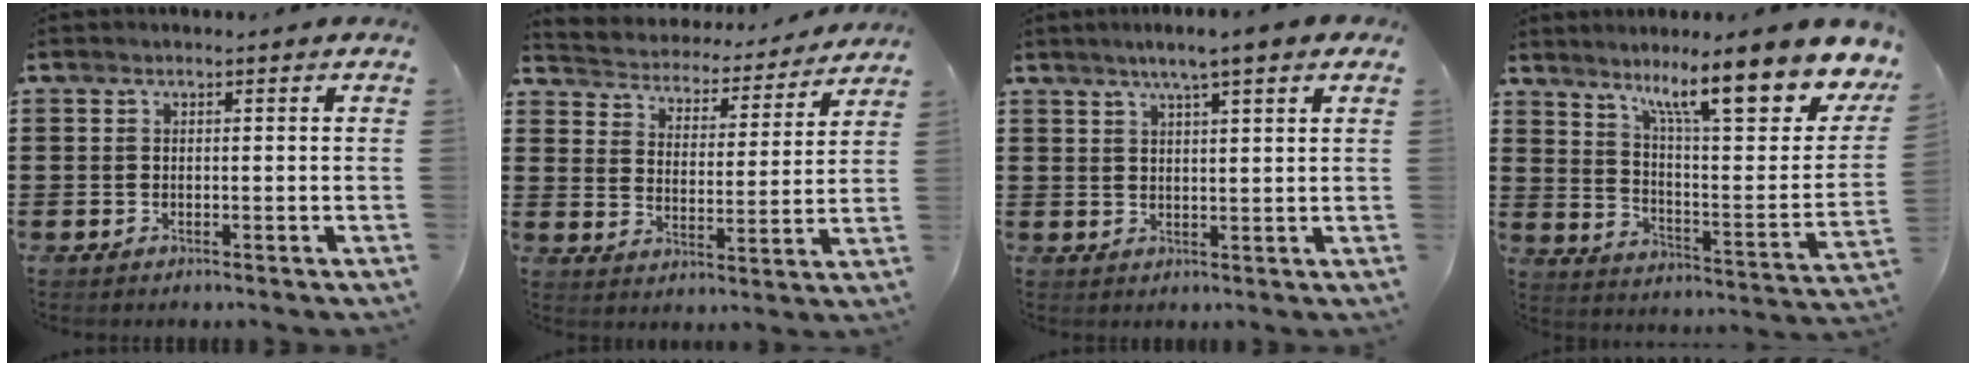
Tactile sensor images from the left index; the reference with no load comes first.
{"total": 3.6, "force": [3.6, 0.3, -0.2], "torque": [-0.020, -0.035, 0.053]}
{"total": 4.2, "force": [3.1, 0.1, 2.8], "torque": [-0.064, 0.002, 0.053]}
{"total": 14.3, "force": [10.2, 1.8, 9.8], "torque": [-0.177, -0.058, 0.162]}